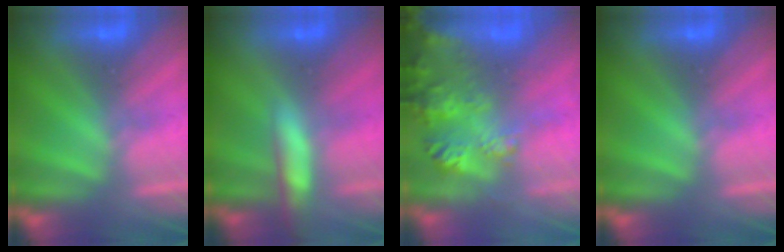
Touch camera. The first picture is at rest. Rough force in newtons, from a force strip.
{"total": 9.5}
{"total": 9.0}
{"total": 0.0}